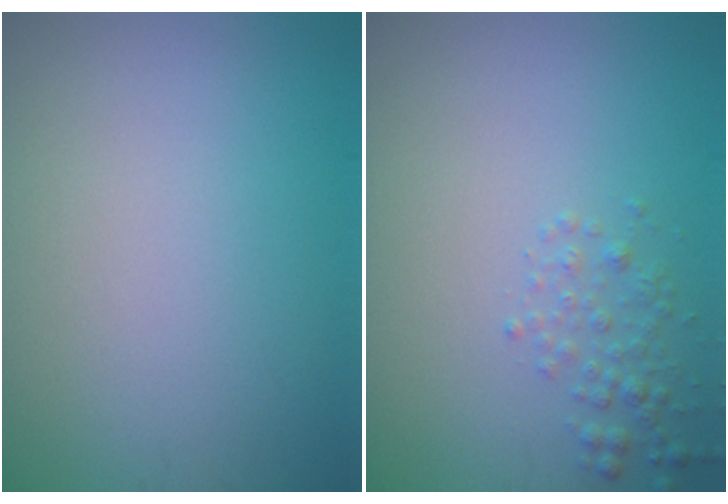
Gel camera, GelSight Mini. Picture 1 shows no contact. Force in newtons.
{"total": 1.6, "press": 1.6, "slide": 0.1}